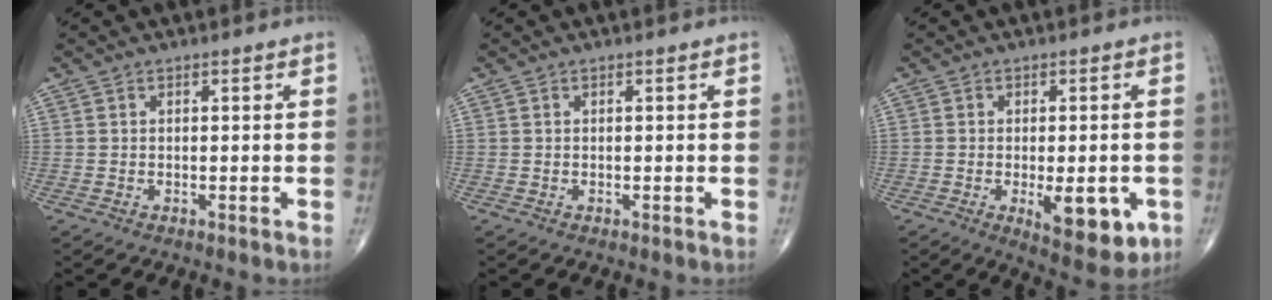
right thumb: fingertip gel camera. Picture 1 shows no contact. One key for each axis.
{"total": 0.0}
{"total": 10.4, "fx": -3.1, "fy": 4.3, "fz": 8.9, "tx": -0.100, "ty": -0.011, "tz": -0.032}